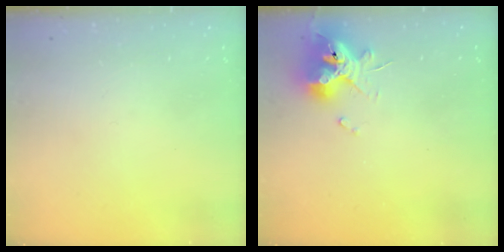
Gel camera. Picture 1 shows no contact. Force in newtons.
{"total": 12.4, "press": 12.4, "slide": 1.2}